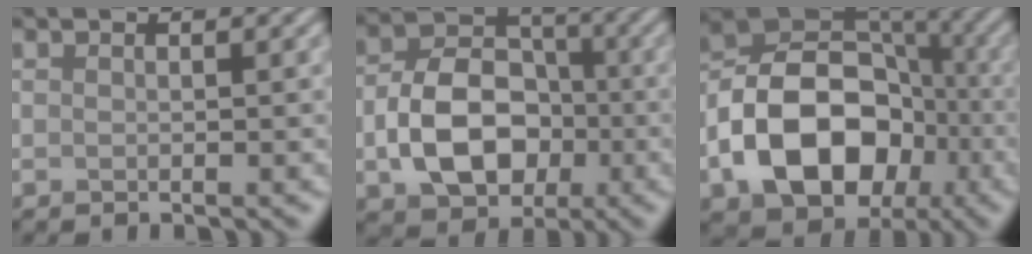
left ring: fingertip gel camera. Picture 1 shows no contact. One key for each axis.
{"total": 8.2, "fx": -1.8, "fy": 6.0, "fz": 5.3, "tx": -0.097, "ty": -0.002, "tz": -0.031}
{"total": 12.1, "fx": -3.6, "fy": 8.7, "fz": 7.6, "tx": -0.120, "ty": 0.004, "tz": -0.067}